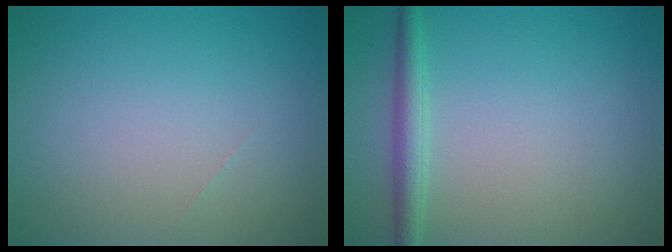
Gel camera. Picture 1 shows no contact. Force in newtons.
{"total": 2.2, "press": 2.2, "slide": 0.0}